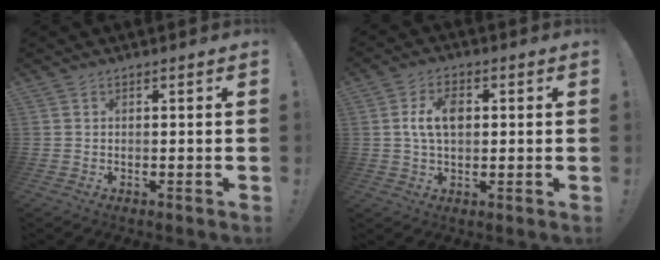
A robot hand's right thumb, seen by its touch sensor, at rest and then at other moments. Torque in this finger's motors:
{"motor_torque": [0.88, 1.07, 0.65, -0.01, 0.07]}